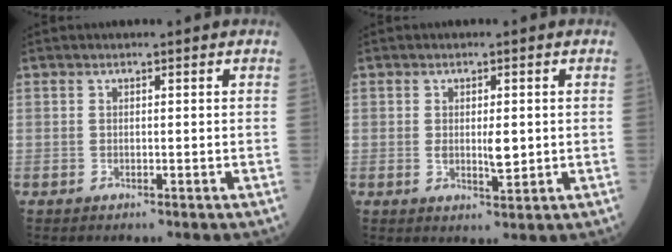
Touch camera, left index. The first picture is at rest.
{"total": 3.0, "force": [-0.1, 0.9, 2.9], "torque": [-0.046, -0.008, -0.001]}